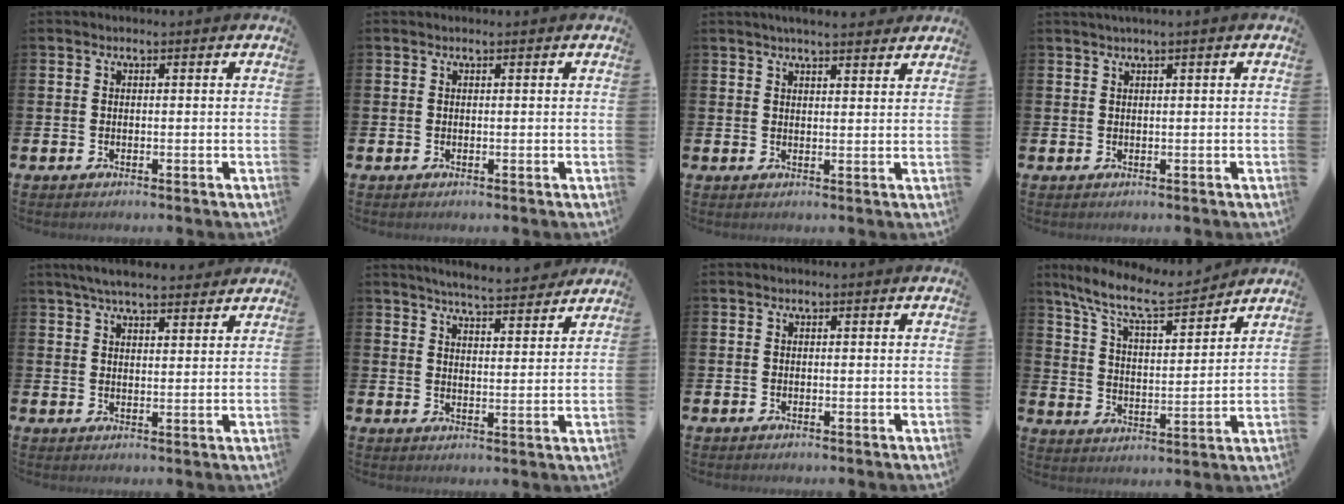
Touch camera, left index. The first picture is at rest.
{"total": 0.0}
{"total": 3.7, "force": [3.6, 0.2, 1.0], "torque": [-0.022, -0.014, 0.064]}
{"total": 1.1, "force": [0.8, -0.2, 0.8], "torque": [-0.016, 0.000, 0.014]}
{"total": 5.3, "force": [5.0, 1.0, 1.6], "torque": [-0.037, -0.016, 0.090]}
{"total": 5.9, "force": [5.8, 0.0, 0.9], "torque": [-0.021, -0.042, 0.100]}
{"total": 0.0}
{"total": 9.7, "force": [8.6, 1.9, 4.0], "torque": [-0.112, -0.047, 0.152]}